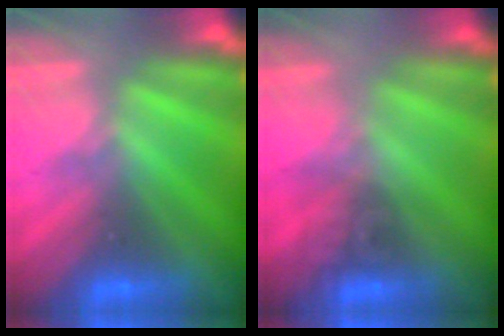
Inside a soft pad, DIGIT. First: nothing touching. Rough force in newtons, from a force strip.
{"total": 1.5}